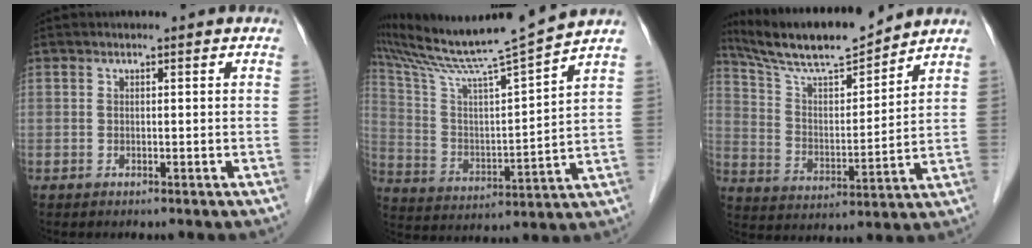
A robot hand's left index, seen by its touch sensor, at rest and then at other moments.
{"total": 15.5, "force": [14.0, -2.9, 5.8], "torque": [-0.120, -0.028, 0.243]}
{"total": 13.6, "force": [12.5, 0.8, 5.2], "torque": [-0.103, 0.004, 0.228]}